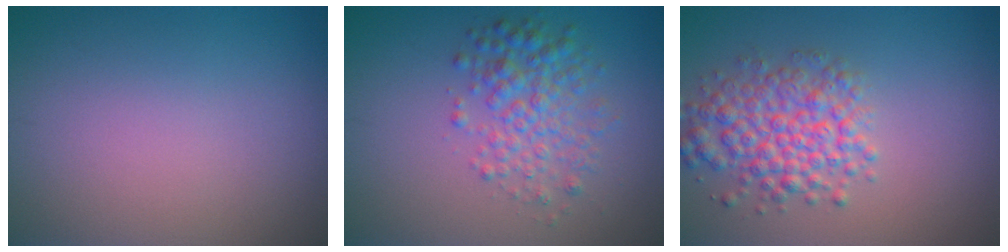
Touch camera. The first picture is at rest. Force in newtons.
{"total": 3.7, "press": 3.7, "slide": 0.0}
{"total": 4.8, "press": 4.8, "slide": 0.2}